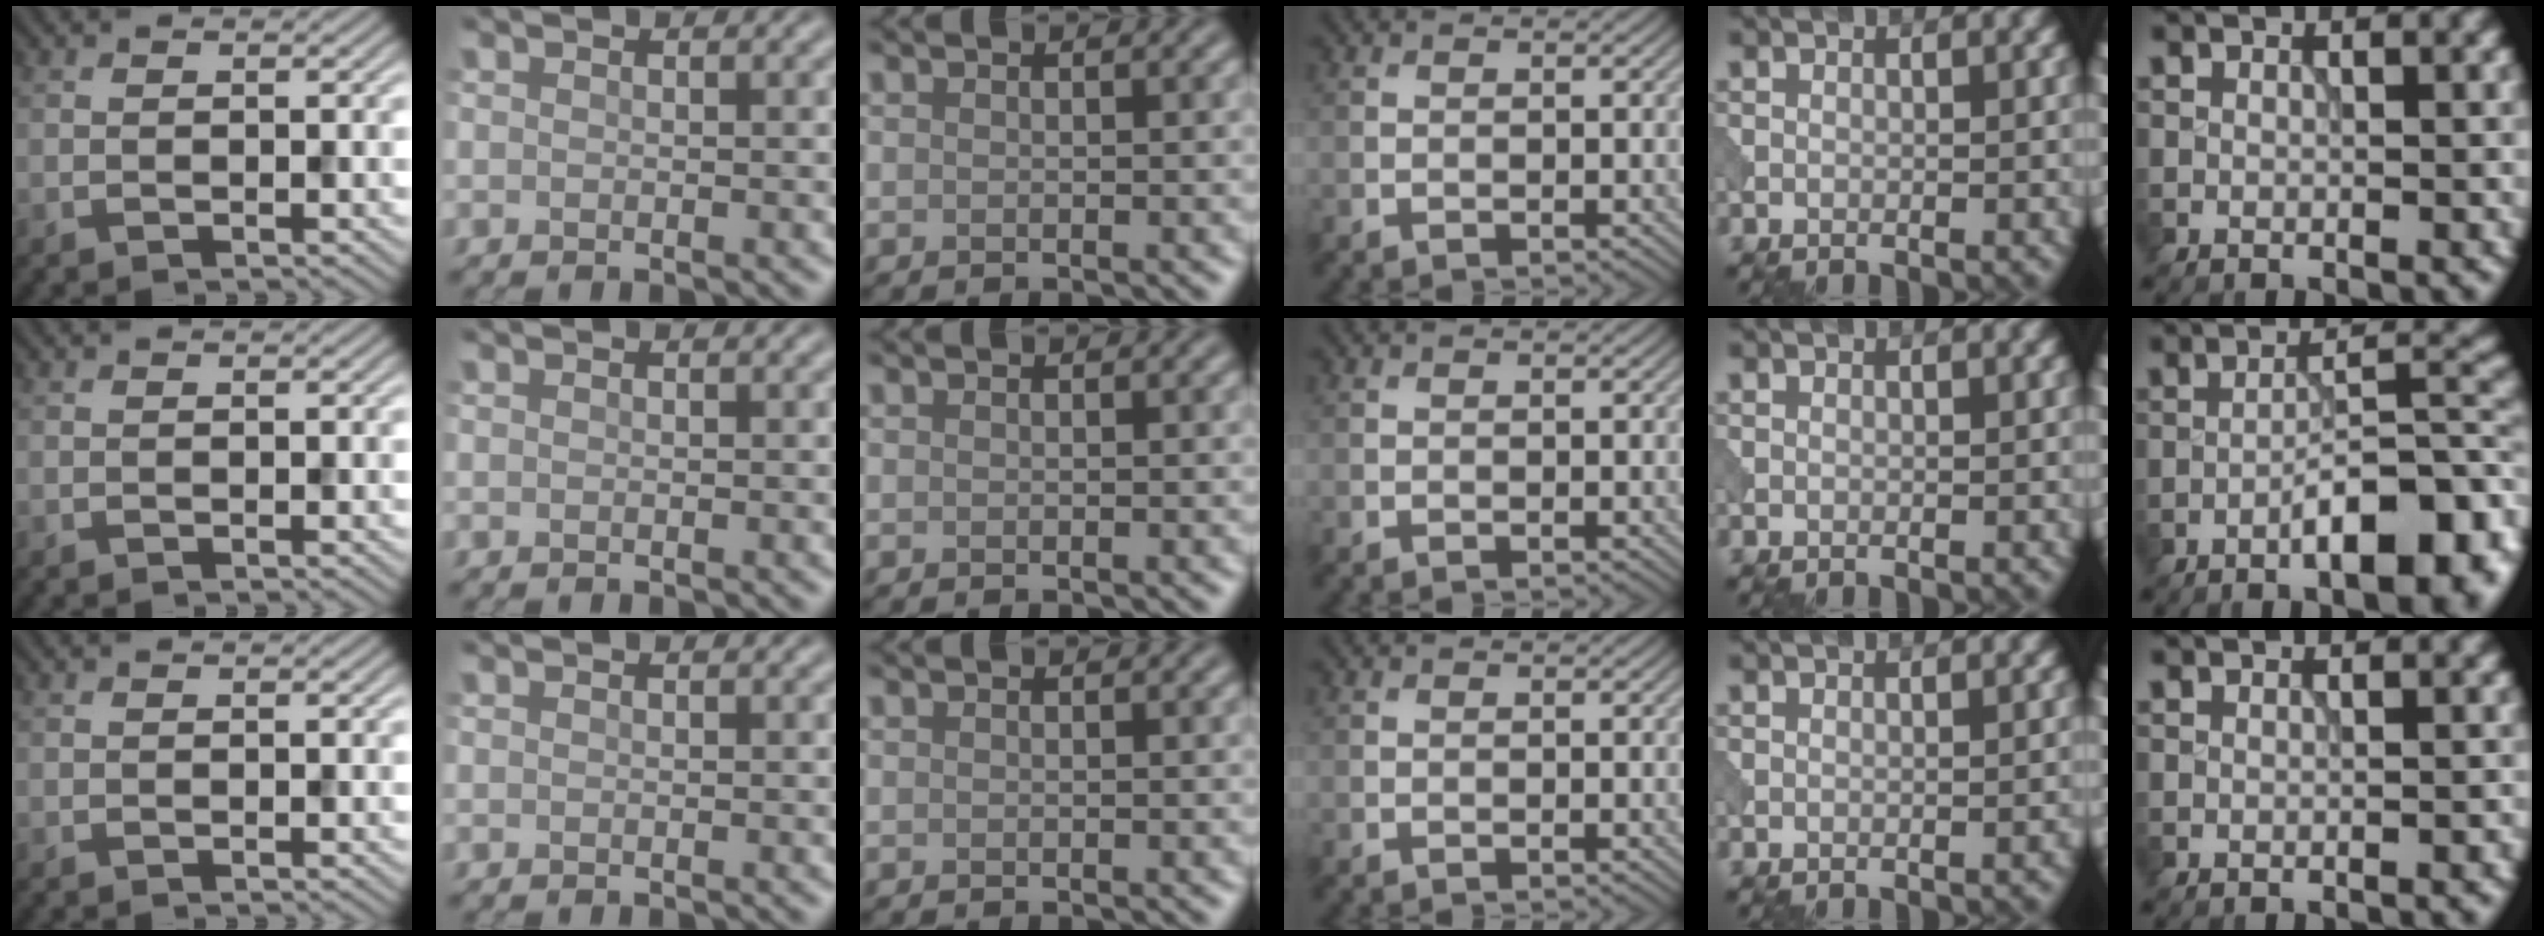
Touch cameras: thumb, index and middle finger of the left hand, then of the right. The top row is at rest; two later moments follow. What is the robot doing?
{"motion": "pour", "object": "beaker"}